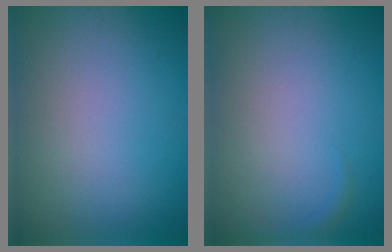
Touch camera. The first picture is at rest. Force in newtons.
{"total": 0.8, "press": 0.8, "slide": 0.0}